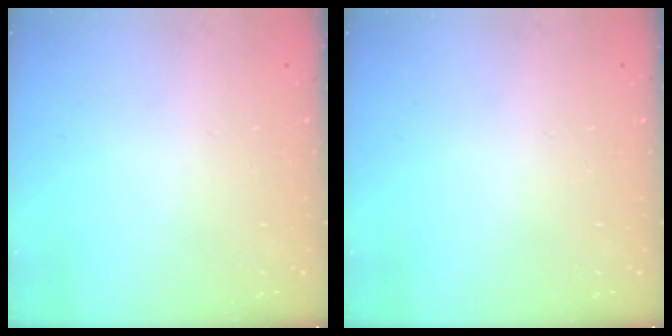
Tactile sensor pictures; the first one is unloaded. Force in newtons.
{"total": 0.0}